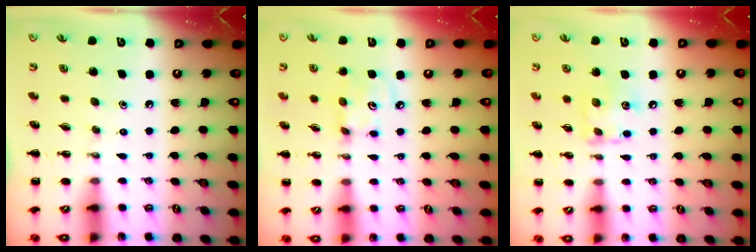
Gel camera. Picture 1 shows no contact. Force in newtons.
{"total": 3.8, "press": 3.7, "slide": 0.7}
{"total": 8.3, "press": 8.2, "slide": 0.4}